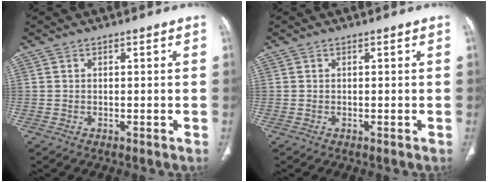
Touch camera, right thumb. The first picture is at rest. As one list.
[{"total": 0.0}]